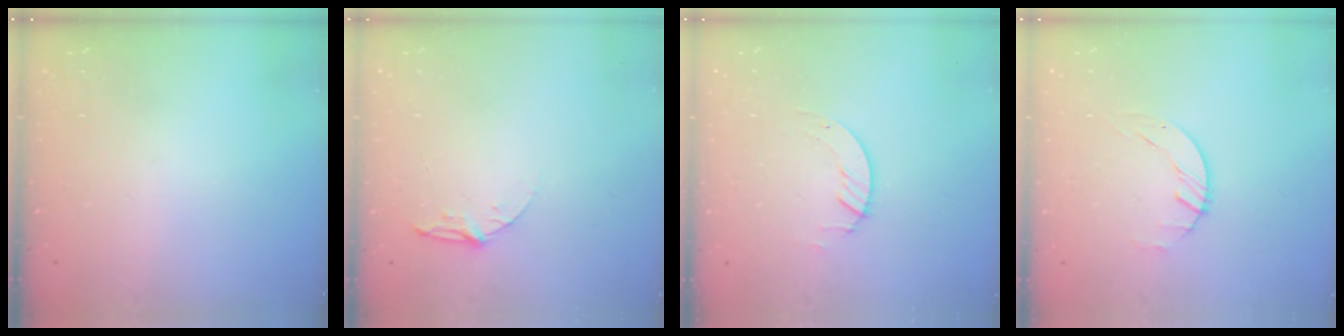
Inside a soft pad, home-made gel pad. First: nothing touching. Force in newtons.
{"total": 5.3, "press": 5.3, "slide": 0.5}
{"total": 1.3, "press": 1.2, "slide": 0.1}
{"total": 0.6, "press": 0.6, "slide": 0.1}